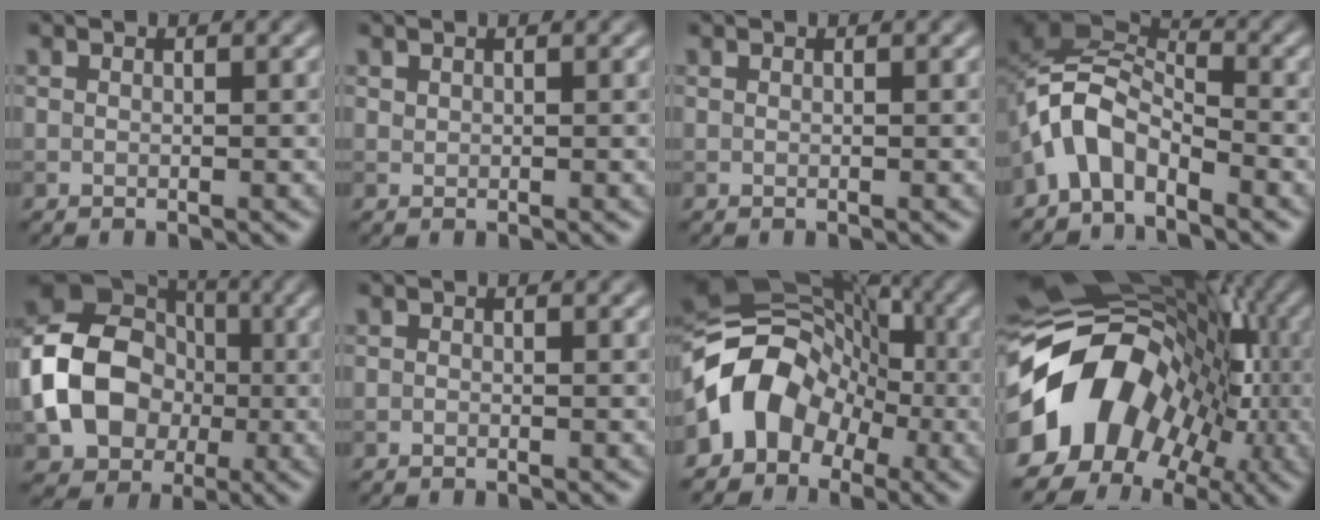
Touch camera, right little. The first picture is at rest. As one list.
[{"total": 0.5, "force": [0.5, 0.1, 0.0], "torque": [-0.001, 0.001, 0.014]}, {"total": 0.0}, {"total": 5.1, "force": [-3.0, 2.9, 3.0], "torque": [-0.046, 0.011, -0.071]}, {"total": 11.0, "force": [-1.5, 8.5, 6.8], "torque": [-0.130, 0.000, -0.038]}, {"total": 0.0}, {"total": 8.9, "force": [-3.1, 6.7, 5.0], "torque": [-0.069, 0.016, -0.073]}, {"total": 15.6, "force": [-3.0, 11.3, 10.3], "torque": [-0.161, 0.005, -0.067]}]